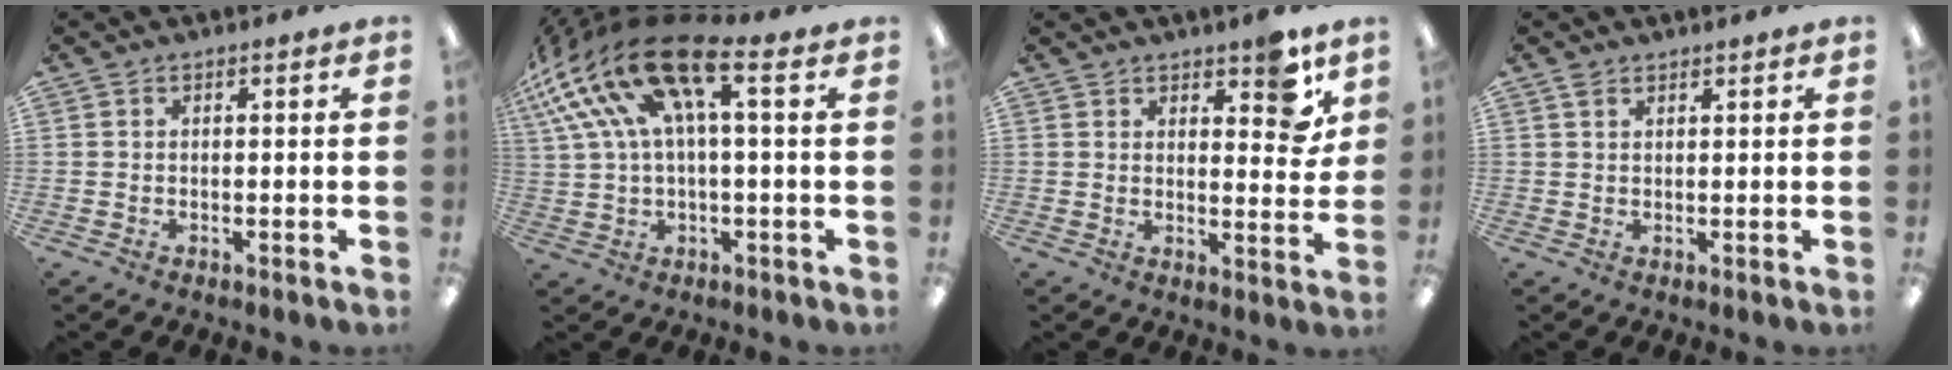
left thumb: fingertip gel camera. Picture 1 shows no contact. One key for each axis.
{"total": 21.0, "fx": 7.7, "fy": 8.4, "fz": 17.7, "tx": -0.373, "ty": -0.030, "tz": 0.132}
{"total": 8.1, "fx": 5.6, "fy": 3.2, "fz": 4.9, "tx": -0.046, "ty": -0.031, "tz": 0.089}
{"total": 1.4, "fx": 1.2, "fy": 0.4, "fz": 0.5, "tx": -0.013, "ty": -0.001, "tz": 0.023}